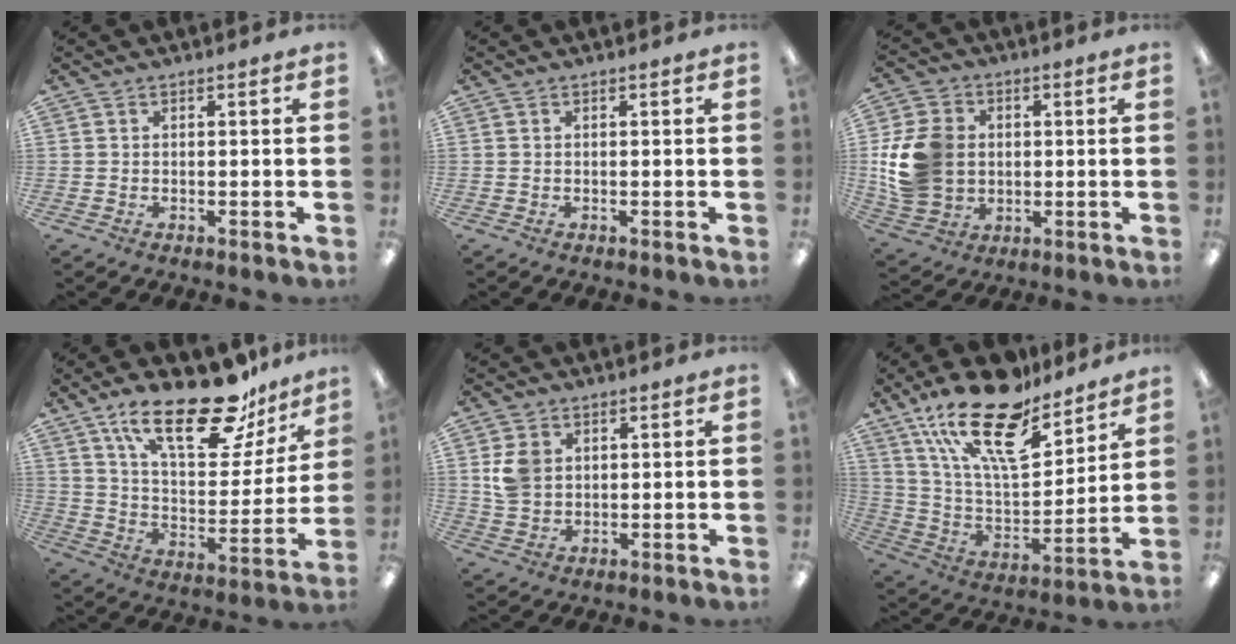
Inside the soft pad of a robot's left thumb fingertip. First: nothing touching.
{"total": 0.0}
{"total": 13.6, "force": [1.1, 11.4, 7.5], "torque": [-0.159, 0.012, 0.025]}
{"total": 24.1, "force": [16.6, 8.9, 15.1], "torque": [-0.234, -0.098, 0.279]}
{"total": 6.0, "force": [2.0, 4.9, 2.8], "torque": [-0.047, 0.004, 0.039]}
{"total": 22.6, "force": [15.6, 8.6, 13.9], "torque": [-0.256, -0.094, 0.274]}